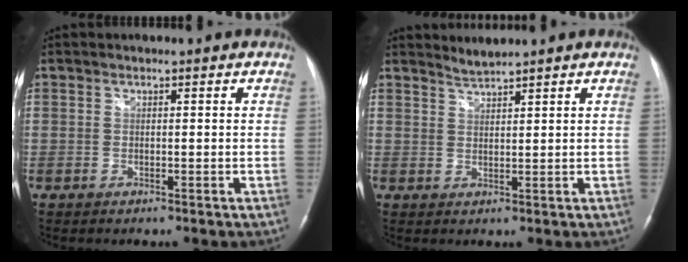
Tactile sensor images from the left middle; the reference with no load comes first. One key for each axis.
{"total": 1.9, "fx": 1.8, "fy": -0.6, "fz": -0.1, "tx": -0.001, "ty": -0.002, "tz": 0.040}